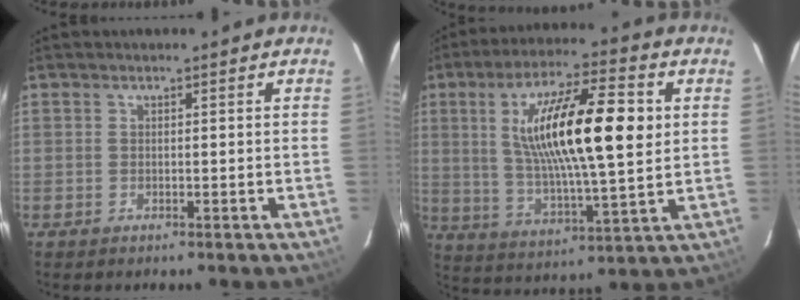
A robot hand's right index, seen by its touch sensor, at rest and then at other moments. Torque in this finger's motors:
{"motor_torque": [1.63, 0.00, 1.05, 0.21]}